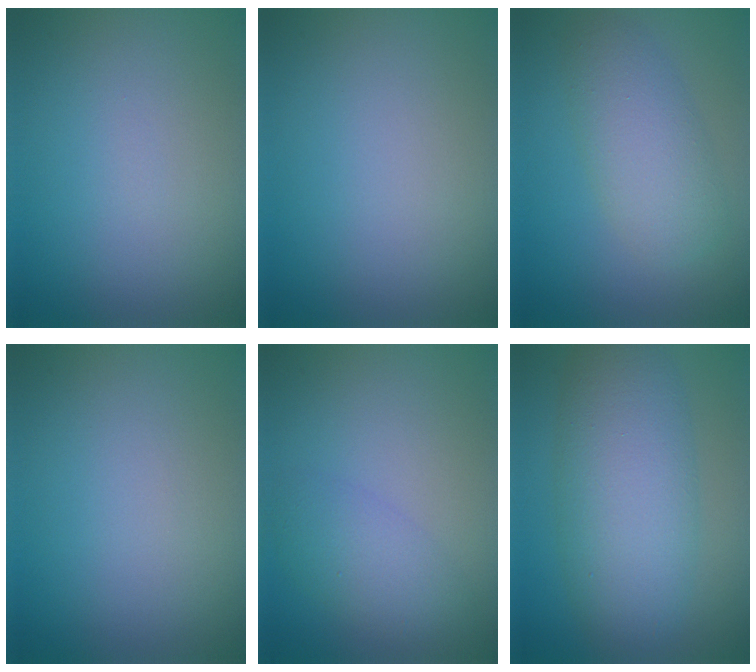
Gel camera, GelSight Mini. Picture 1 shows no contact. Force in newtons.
{"total": 0.0}
{"total": 4.6, "press": 4.6, "slide": 0.1}
{"total": 0.0}
{"total": 3.0, "press": 3.0, "slide": 0.2}
{"total": 8.1, "press": 8.1, "slide": 0.1}